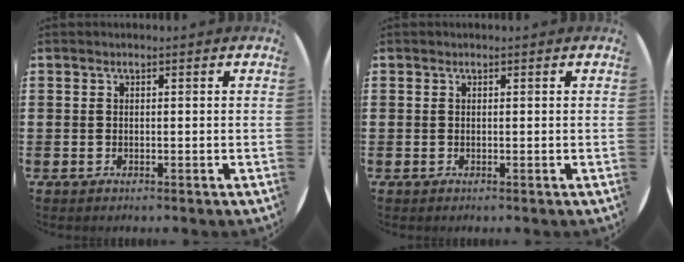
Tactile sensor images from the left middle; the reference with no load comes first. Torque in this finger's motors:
{"motor_torque": [0.12, -0.08, -0.04, 0.01]}